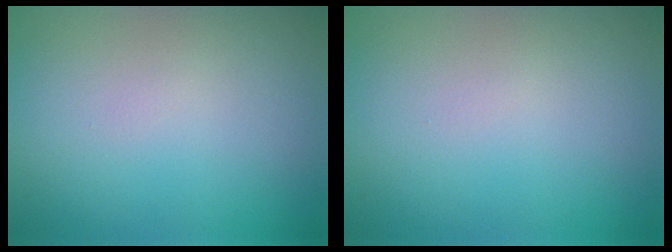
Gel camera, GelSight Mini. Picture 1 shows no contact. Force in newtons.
{"total": 0.0}